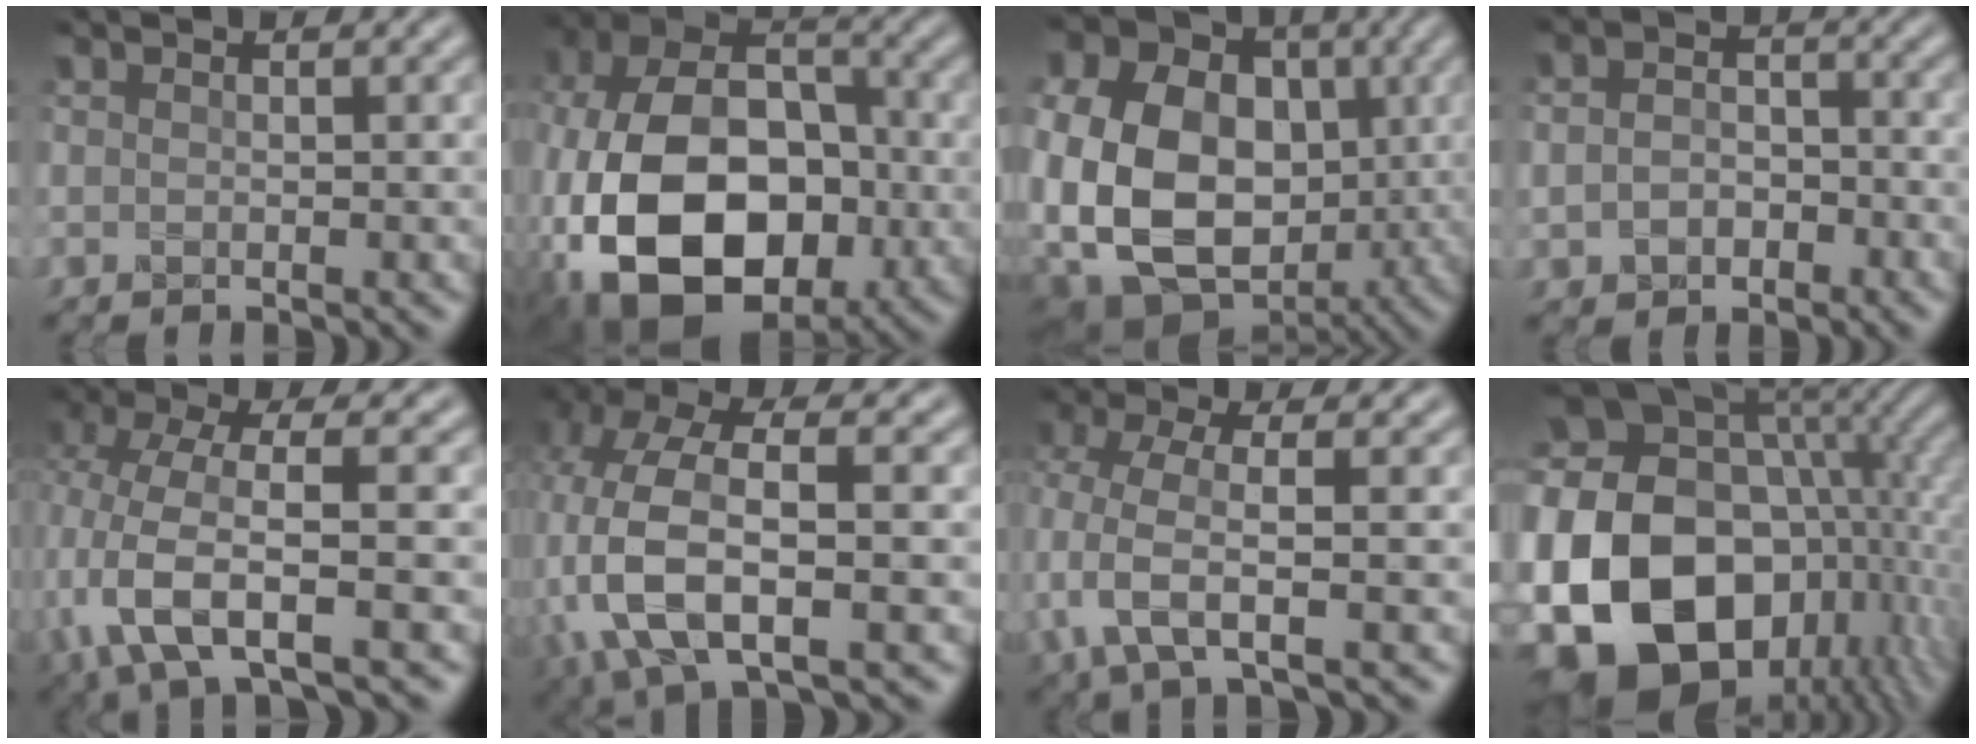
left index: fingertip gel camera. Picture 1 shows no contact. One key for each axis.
{"total": 16.0, "fx": -4.1, "fy": 10.6, "fz": 11.3, "tx": -0.213, "ty": -0.002, "tz": -0.080}
{"total": 20.9, "fx": -1.3, "fy": 17.7, "fz": 11.0, "tx": -0.257, "ty": -0.013, "tz": -0.056}
{"total": 3.0, "fx": -0.9, "fy": 2.4, "fz": 1.6, "tx": -0.032, "ty": 0.000, "tz": -0.021}
{"total": 7.1, "fx": -1.2, "fy": 2.7, "fz": 6.5, "tx": -0.139, "ty": -0.003, "tz": -0.031}
{"total": 9.9, "fx": -1.4, "fy": 5.2, "fz": 8.3, "tx": -0.183, "ty": 0.001, "tz": -0.025}
{"total": 5.1, "fx": -0.4, "fy": 2.0, "fz": 4.7, "tx": -0.111, "ty": -0.005, "tz": -0.015}
{"total": 23.7, "fx": -3.5, "fy": 18.9, "fz": 13.8, "tx": -0.276, "ty": -0.024, "tz": -0.098}